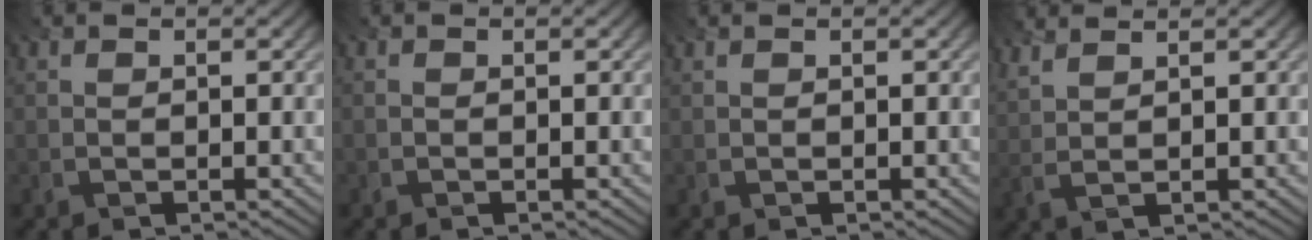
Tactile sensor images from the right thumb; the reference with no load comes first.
{"total": 0.0}
{"total": 0.0}
{"total": 3.9, "force": [2.9, 0.6, 2.6], "torque": [-0.045, 0.011, 0.032]}